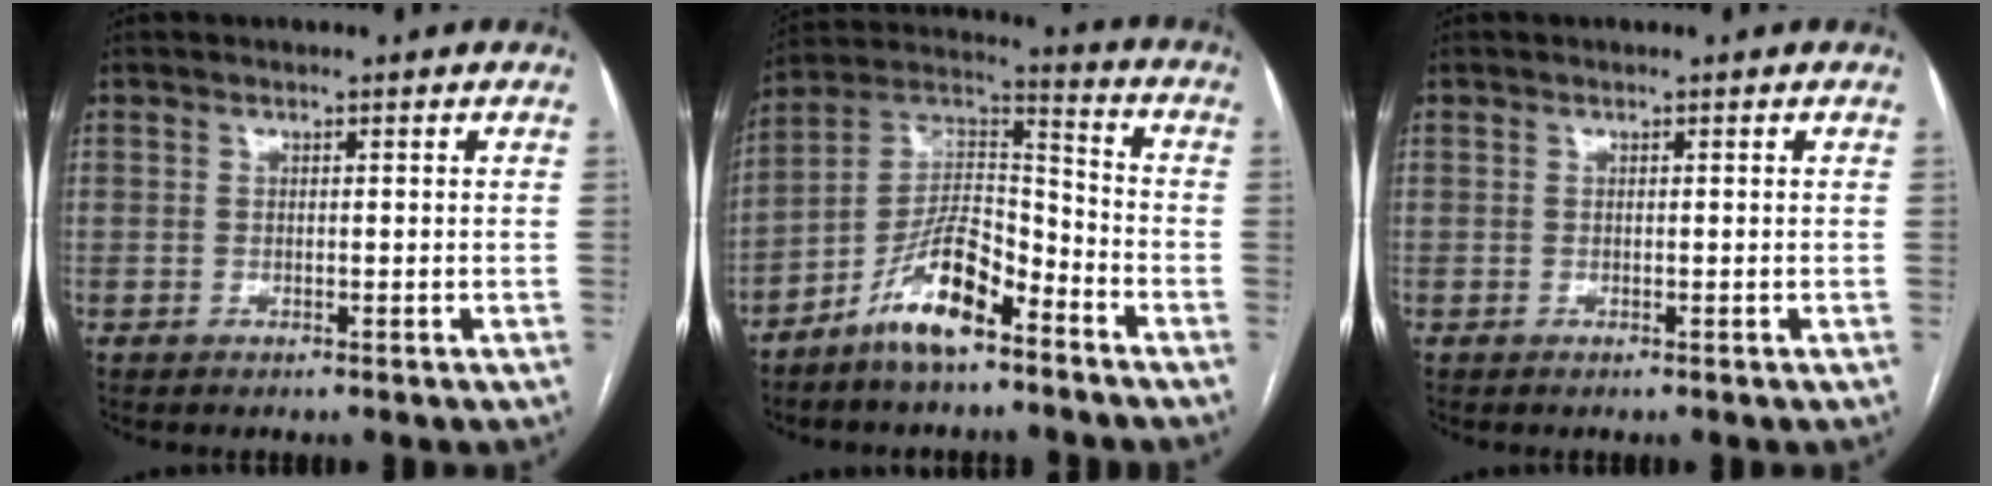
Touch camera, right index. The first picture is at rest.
{"total": 11.9, "force": [-7.9, 3.7, 8.1], "torque": [-0.162, 0.017, -0.146]}
{"total": 0.0}